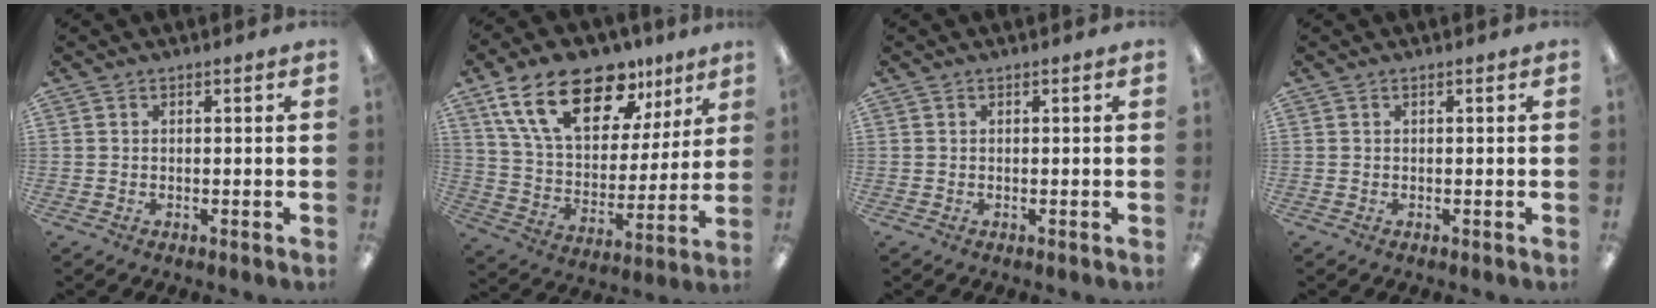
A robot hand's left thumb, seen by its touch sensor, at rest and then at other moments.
{"total": 21.0, "force": [13.0, 11.1, 12.2], "torque": [-0.216, -0.058, 0.231]}
{"total": 0.0}
{"total": 0.0}